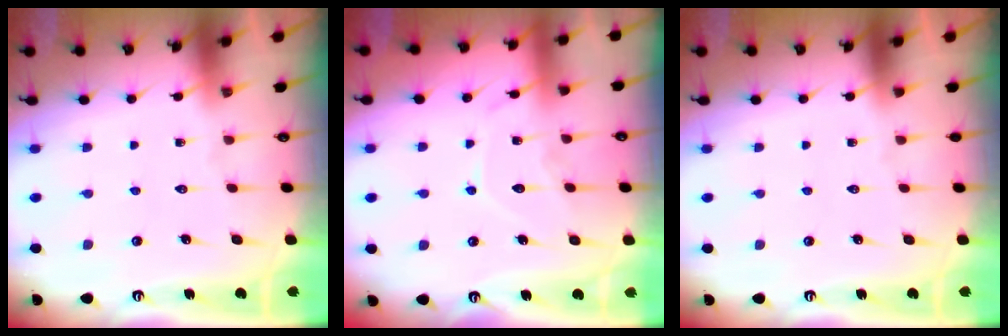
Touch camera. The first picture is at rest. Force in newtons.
{"total": 8.9, "press": 8.9, "slide": 0.9}
{"total": 0.0}